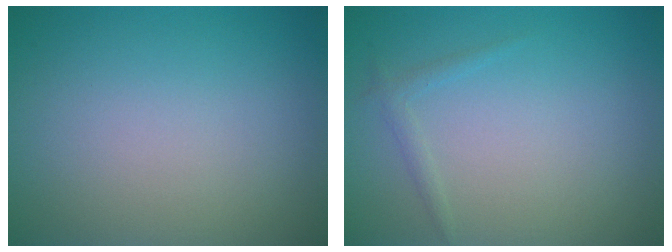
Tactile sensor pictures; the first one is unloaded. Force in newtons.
{"total": 0.9, "press": 0.9, "slide": 0.1}